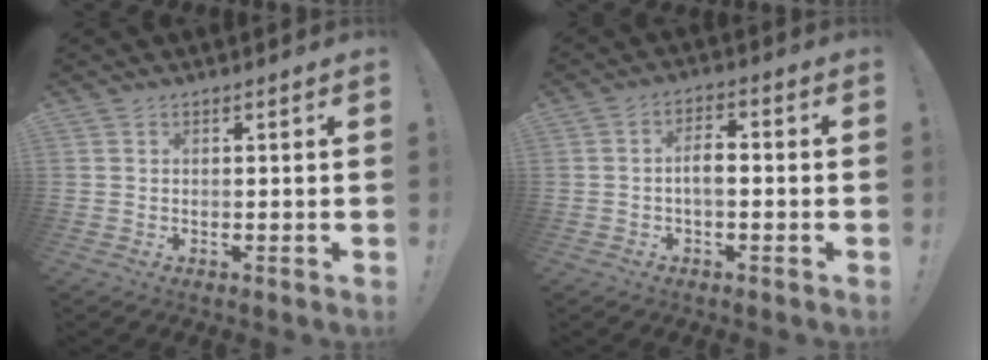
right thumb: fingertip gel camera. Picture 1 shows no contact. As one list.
[{"total": 5.5, "force": [-0.9, 2.5, 4.8], "torque": [-0.091, 0.008, -0.018]}]